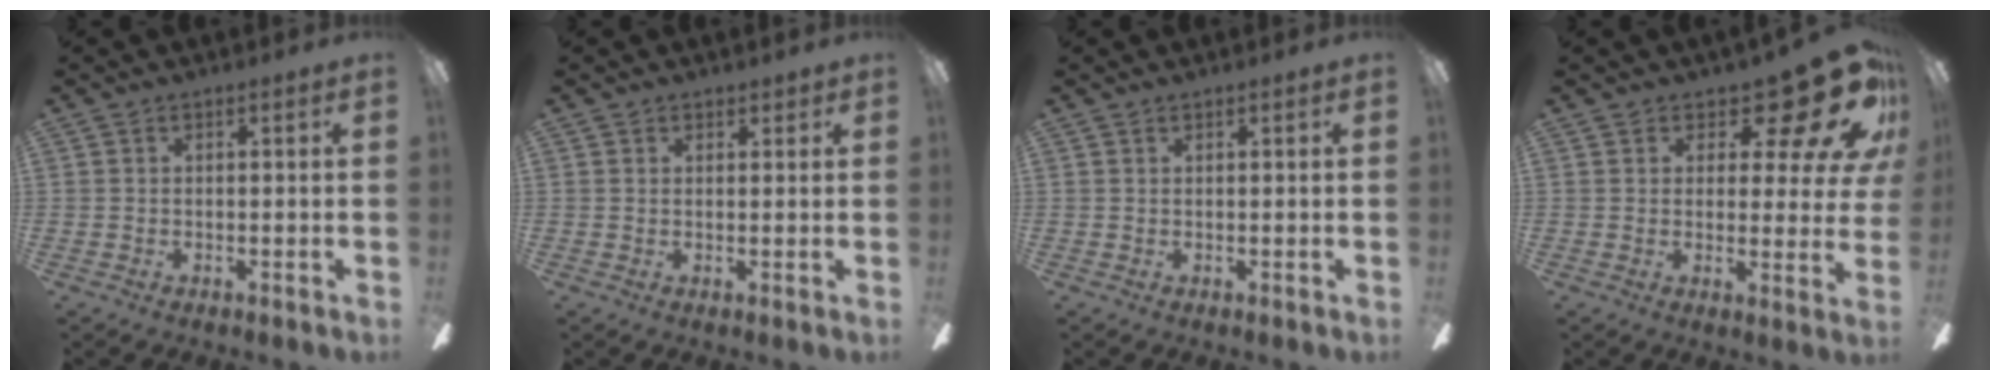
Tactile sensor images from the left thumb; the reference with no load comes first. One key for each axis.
{"total": 1.7, "fx": 1.4, "fy": 1.0, "fz": 0.1, "tx": -0.002, "ty": 0.000, "tz": 0.028}
{"total": 0.7, "fx": 0.6, "fy": 0.1, "fz": -0.1, "tx": 0.000, "ty": 0.000, "tz": 0.012}
{"total": 15.9, "fx": 10.3, "fy": 6.3, "fz": 10.4, "tx": -0.135, "ty": -0.072, "tz": 0.173}